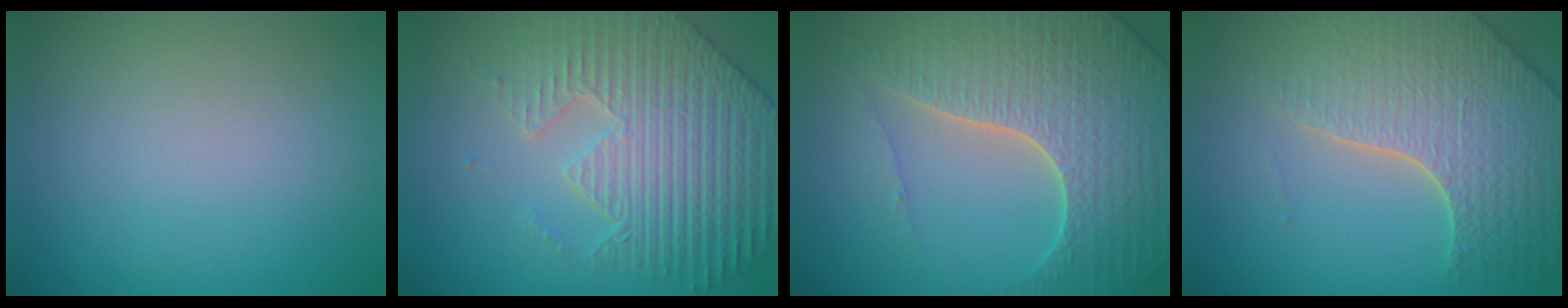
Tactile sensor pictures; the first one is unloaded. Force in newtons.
{"total": 7.1, "press": 5.9, "slide": 4.0}
{"total": 7.0, "press": 6.7, "slide": 1.8}
{"total": 6.1, "press": 5.1, "slide": 3.3}